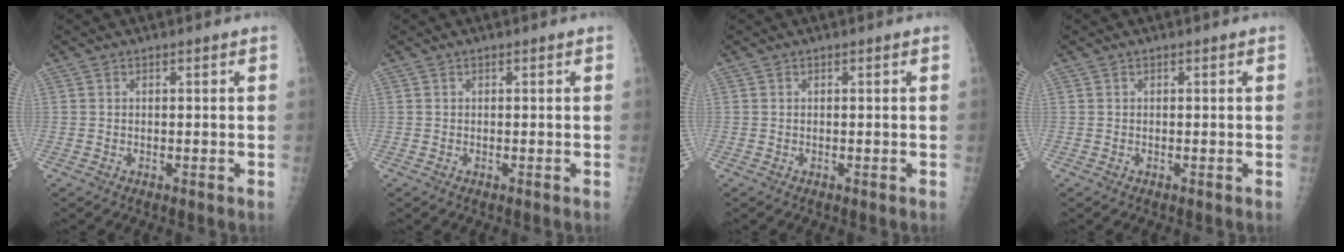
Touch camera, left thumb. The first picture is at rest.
{"total": 0.0}
{"total": 0.0}
{"total": 0.0}